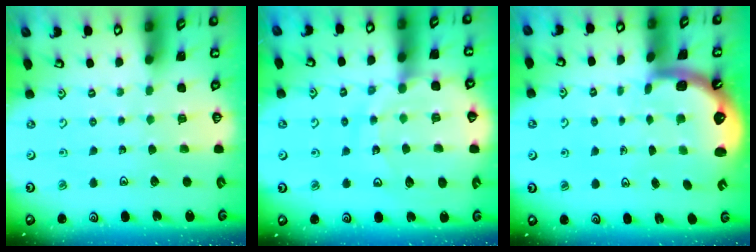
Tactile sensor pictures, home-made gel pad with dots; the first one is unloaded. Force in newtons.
{"total": 14.4, "press": 14.3, "slide": 1.8}
{"total": 1.4, "press": 1.3, "slide": 0.6}